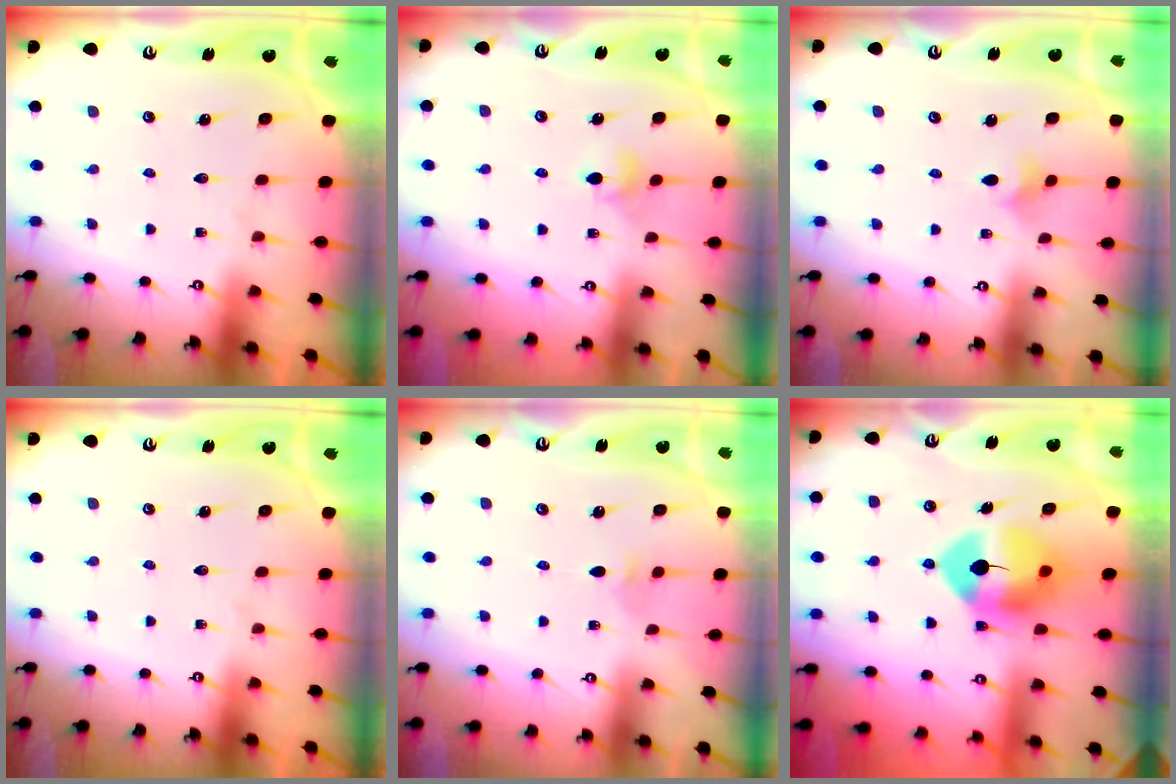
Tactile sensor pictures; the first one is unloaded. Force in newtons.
{"total": 4.0, "press": 4.0, "slide": 0.9}
{"total": 2.9, "press": 2.8, "slide": 0.7}
{"total": 0.0}
{"total": 2.6, "press": 2.5, "slide": 0.5}
{"total": 11.0, "press": 10.8, "slide": 1.9}